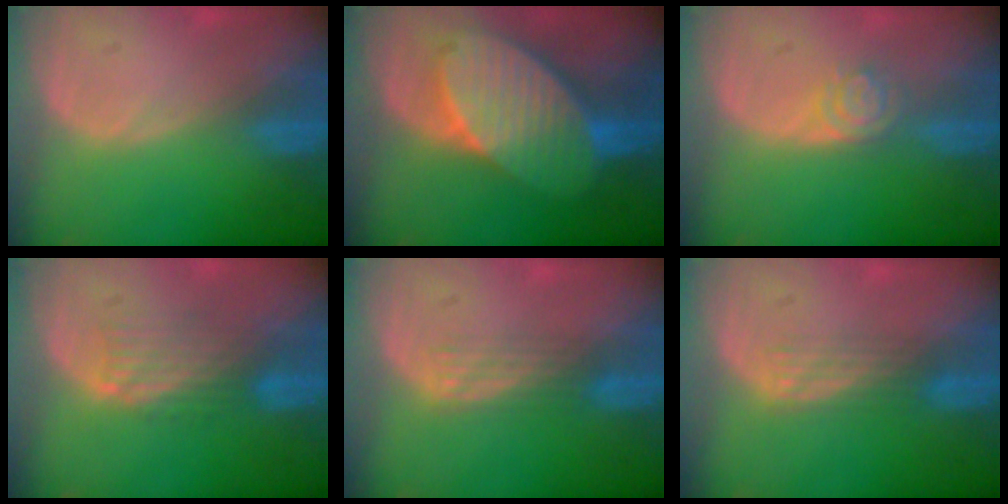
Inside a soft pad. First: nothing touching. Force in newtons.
{"total": 10.3, "press": 10.3, "slide": 0.7}
{"total": 4.0, "press": 3.3, "slide": 2.1}
{"total": 4.7, "press": 4.1, "slide": 2.4}
{"total": 2.8, "press": 2.5, "slide": 1.3}
{"total": 2.8, "press": 2.5, "slide": 1.3}